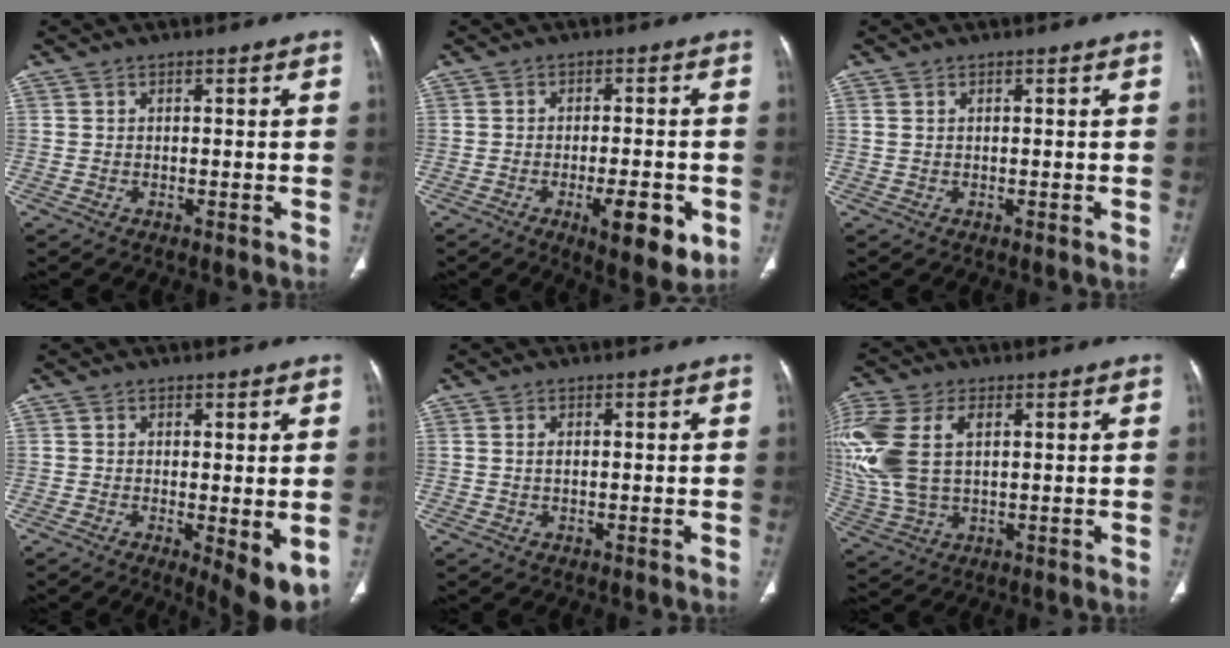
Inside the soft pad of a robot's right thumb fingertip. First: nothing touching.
{"total": 9.7, "force": [-3.6, 3.4, 8.3], "torque": [-0.107, 0.000, -0.046]}
{"total": 0.6, "force": [0.2, 0.3, 0.4], "torque": [-0.013, 0.010, 0.007]}
{"total": 7.1, "force": [-1.2, 2.4, 6.6], "torque": [-0.092, -0.022, -0.015]}
{"total": 0.9, "force": [0.1, 0.5, 0.8], "torque": [-0.018, 0.001, 0.003]}
{"total": 17.8, "force": [3.9, 10.7, 13.6], "torque": [-0.348, 0.007, 0.077]}